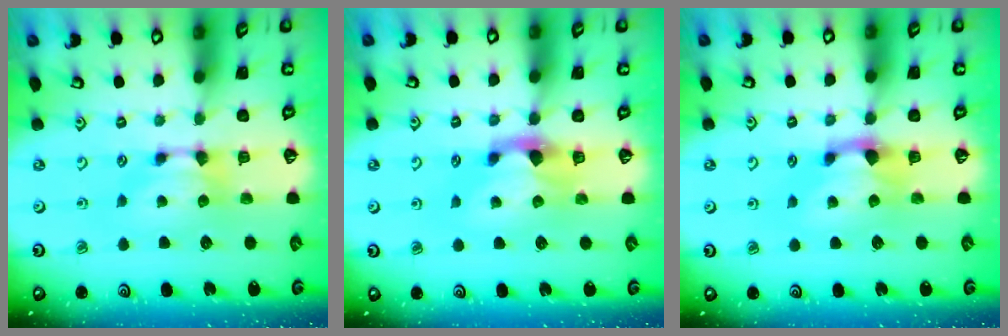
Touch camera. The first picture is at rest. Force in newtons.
{"total": 2.0, "press": 1.6, "slide": 1.2}
{"total": 1.4, "press": 0.6, "slide": 1.2}